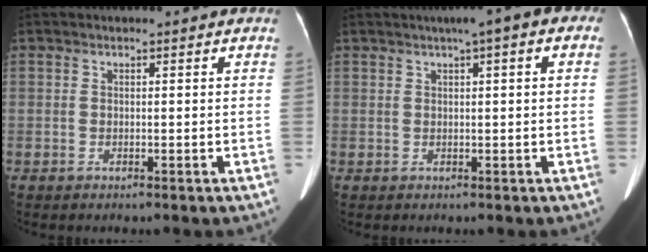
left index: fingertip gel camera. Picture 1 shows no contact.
{"total": 5.7, "force": [2.5, 0.9, 5.1], "torque": [-0.064, 0.028, 0.026]}